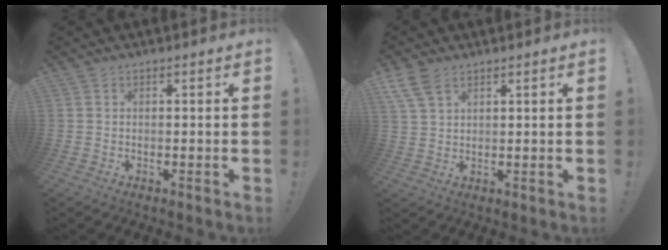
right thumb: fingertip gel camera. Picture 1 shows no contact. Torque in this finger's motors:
{"motor_torque": [-0.32, 0.34, 0.28, 0.06, 0.04]}